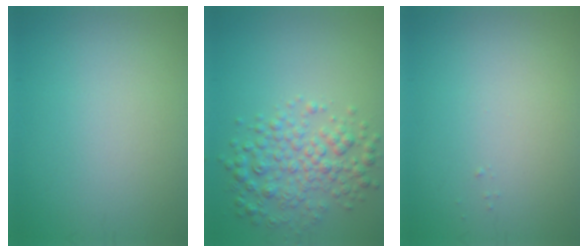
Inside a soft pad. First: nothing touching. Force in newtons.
{"total": 4.2, "press": 4.2, "slide": 0.0}
{"total": 0.0}